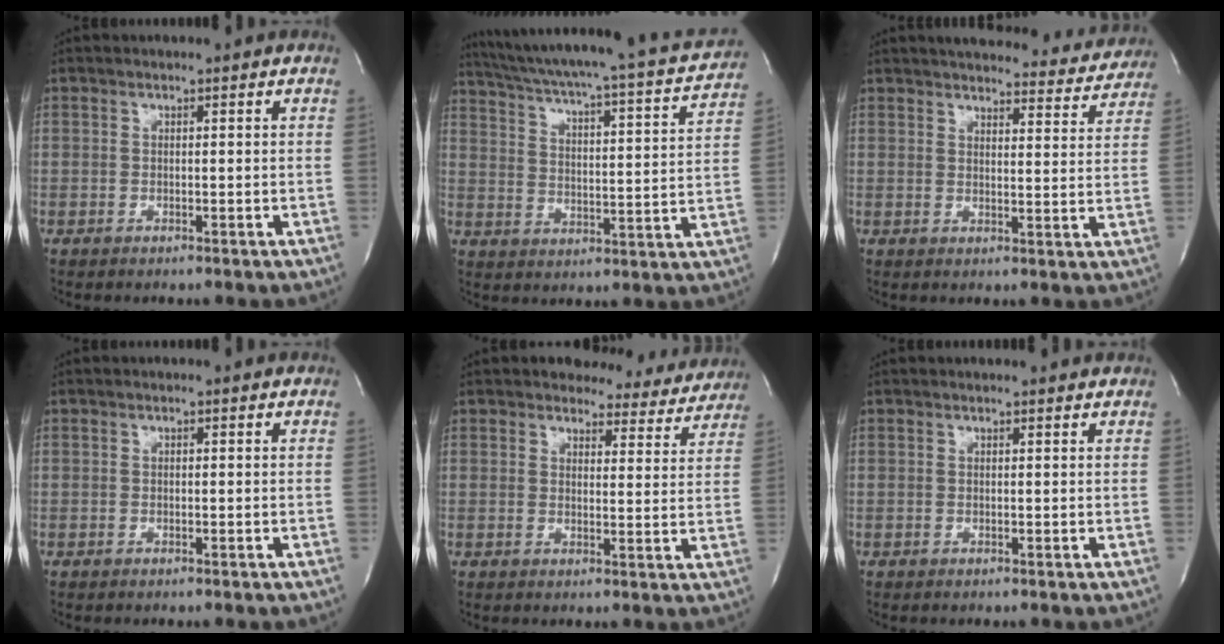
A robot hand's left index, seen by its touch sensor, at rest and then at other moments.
{"total": 22.4, "force": [20.3, 1.6, 9.3], "torque": [-0.149, -0.035, 0.267]}
{"total": 19.3, "force": [18.2, 4.3, 5.0], "torque": [-0.061, -0.019, 0.213]}
{"total": 0.0}
{"total": 10.3, "force": [9.6, 3.5, 1.1], "torque": [0.013, -0.021, 0.096]}
{"total": 2.4, "force": [2.4, 0.3, 0.4], "torque": [-0.011, 0.009, 0.024]}